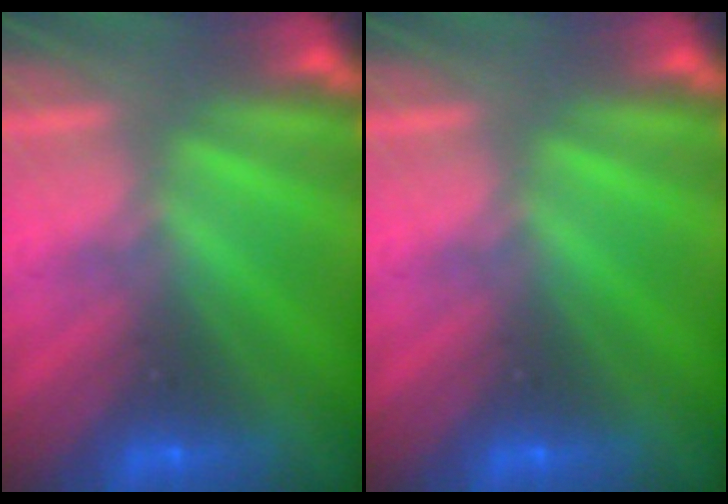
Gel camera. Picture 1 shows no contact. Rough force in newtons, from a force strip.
{"total": 0.0}